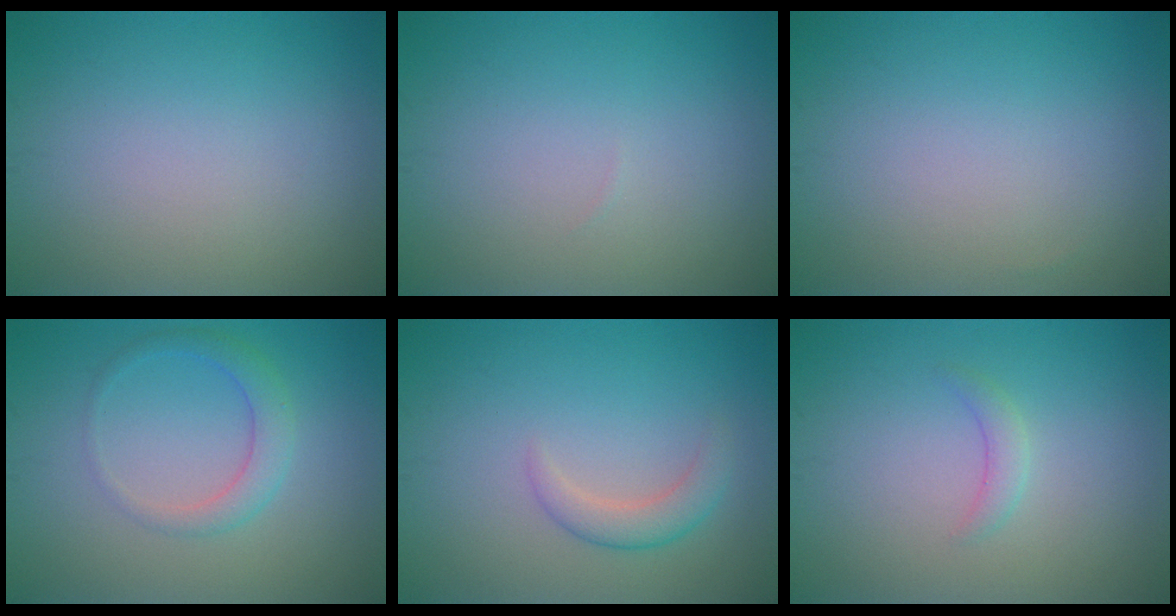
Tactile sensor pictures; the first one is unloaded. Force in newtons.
{"total": 0.0}
{"total": 0.0}
{"total": 2.4, "press": 2.4, "slide": 0.1}
{"total": 2.3, "press": 2.2, "slide": 0.2}
{"total": 1.2, "press": 1.2, "slide": 0.2}